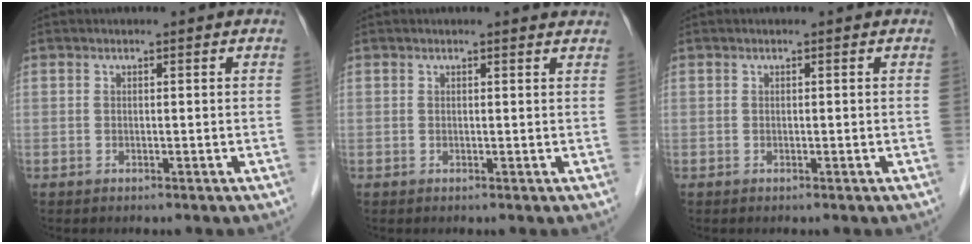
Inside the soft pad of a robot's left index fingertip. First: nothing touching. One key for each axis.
{"total": 2.0, "fx": 2.0, "fy": 0.1, "fz": 0.3, "tx": -0.010, "ty": -0.003, "tz": 0.012}
{"total": 0.0}